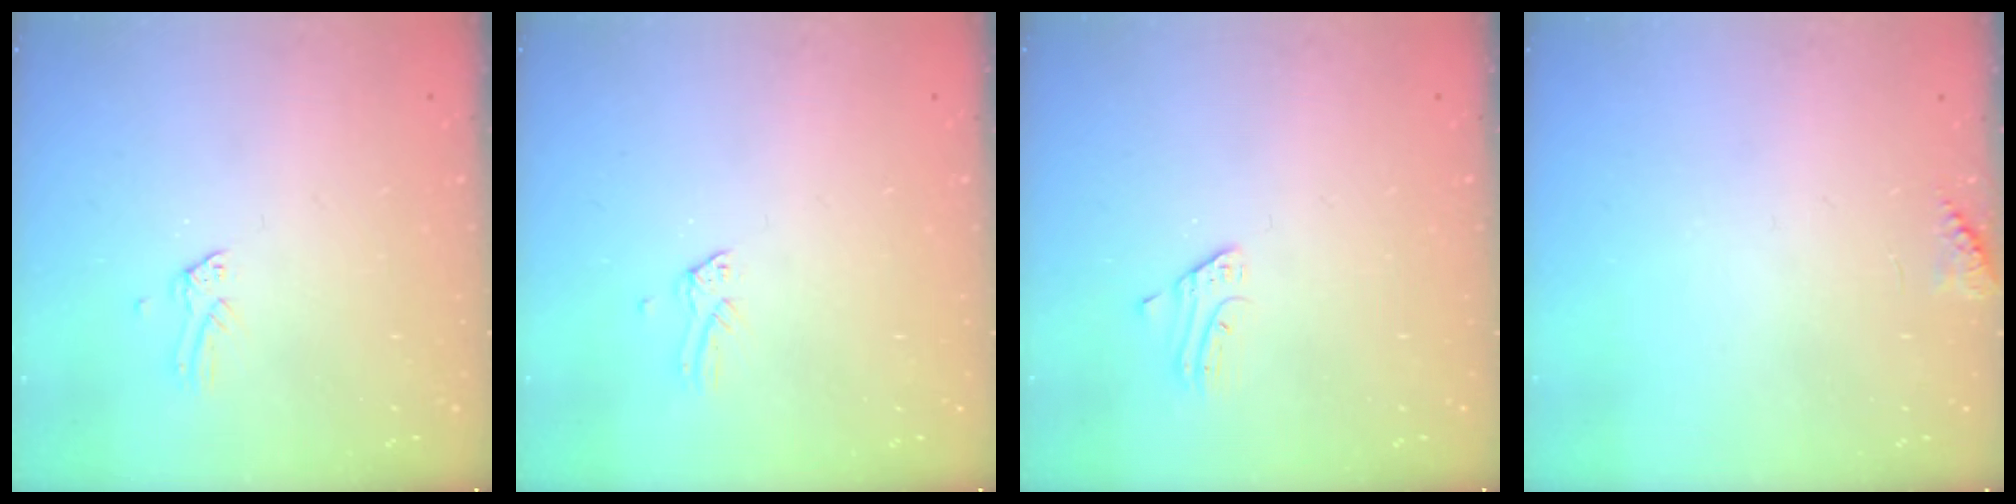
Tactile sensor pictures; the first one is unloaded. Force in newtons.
{"total": 0.0}
{"total": 2.3, "press": 2.3, "slide": 0.2}
{"total": 6.0, "press": 6.0, "slide": 0.6}